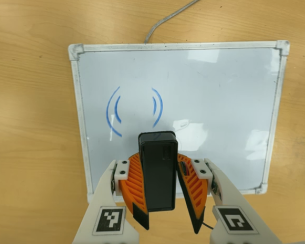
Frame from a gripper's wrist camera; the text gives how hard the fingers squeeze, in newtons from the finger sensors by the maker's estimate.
{"total": 7.6, "left": 8.5, "right": 6.7}